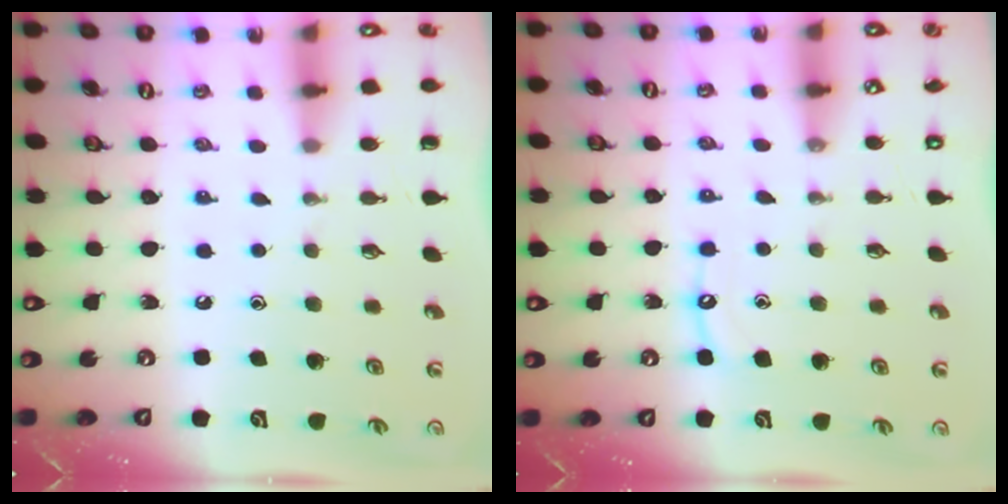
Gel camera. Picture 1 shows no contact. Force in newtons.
{"total": 5.1, "press": 5.1, "slide": 0.6}